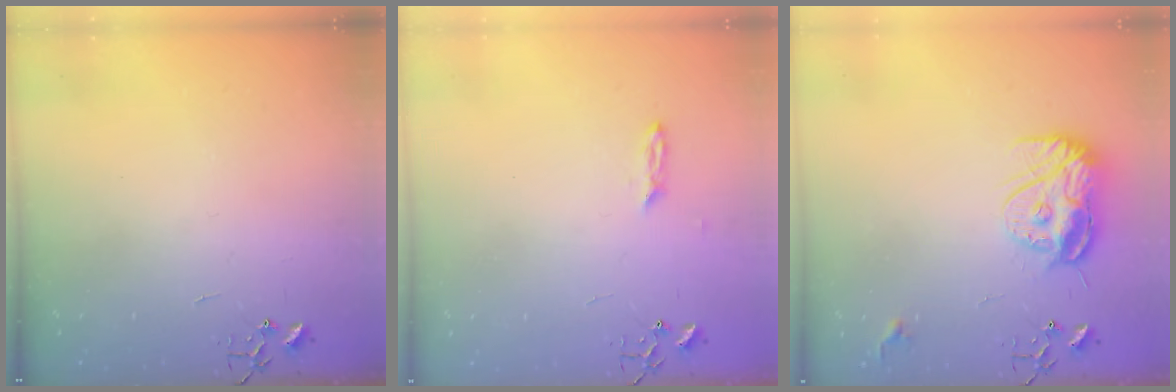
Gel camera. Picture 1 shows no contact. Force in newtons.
{"total": 2.3, "press": 2.2, "slide": 0.4}
{"total": 12.4, "press": 12.4, "slide": 1.4}